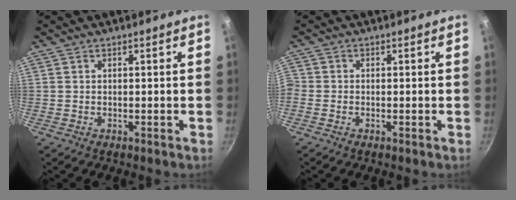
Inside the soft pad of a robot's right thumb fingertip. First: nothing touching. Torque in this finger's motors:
{"motor_torque": [0.01, 0.06, 0.80, 0.11, 0.19]}